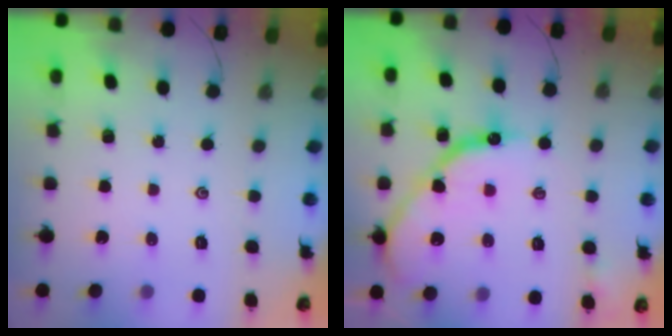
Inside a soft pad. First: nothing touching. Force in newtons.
{"total": 13.5, "press": 13.4, "slide": 1.4}